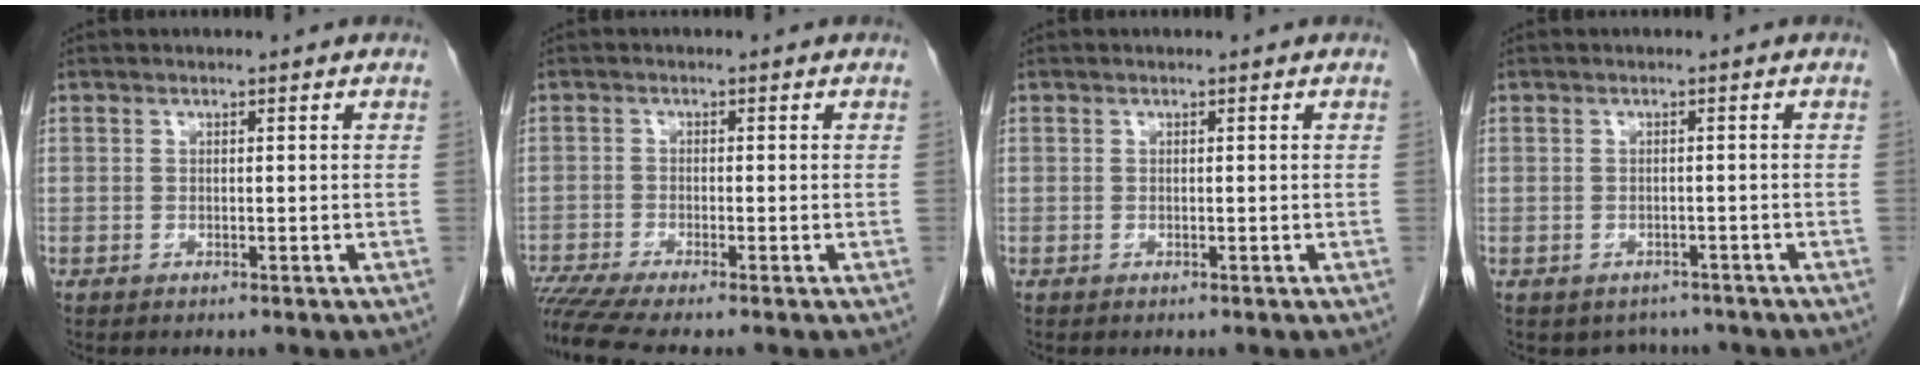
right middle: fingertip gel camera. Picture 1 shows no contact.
{"total": 6.9, "force": [-5.8, -0.7, 3.6], "torque": [-0.066, -0.015, -0.102]}
{"total": 0.0}
{"total": 3.7, "force": [-3.0, 2.1, 0.3], "torque": [0.000, 0.009, -0.038]}